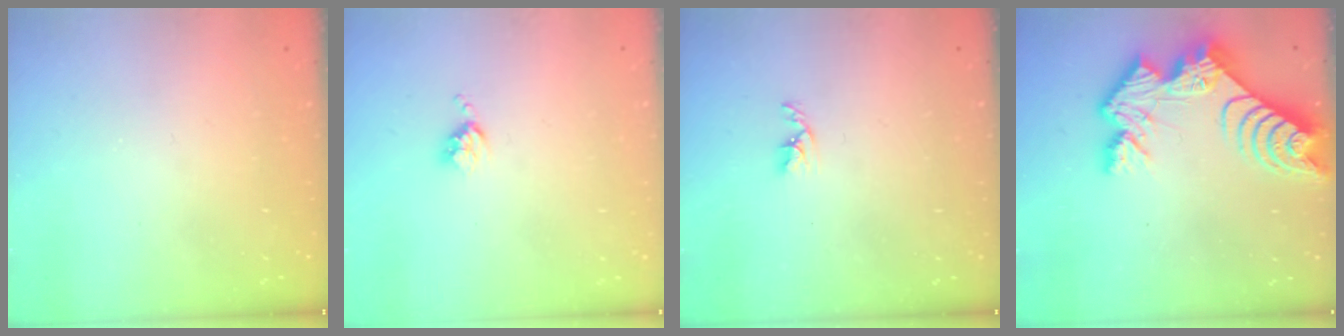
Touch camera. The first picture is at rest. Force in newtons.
{"total": 3.3, "press": 3.3, "slide": 0.4}
{"total": 3.3, "press": 3.2, "slide": 0.5}
{"total": 13.7, "press": 13.7, "slide": 1.1}